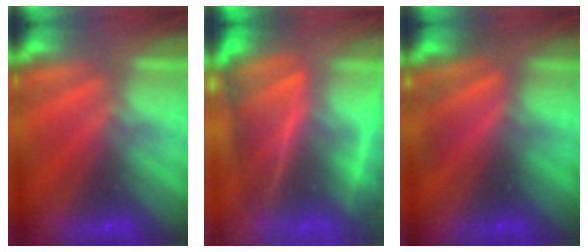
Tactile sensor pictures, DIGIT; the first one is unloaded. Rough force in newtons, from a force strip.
{"total": 7.6}
{"total": 3.0}